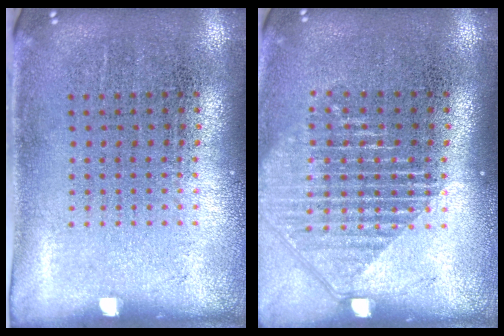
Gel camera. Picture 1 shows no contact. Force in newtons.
{"total": 1.5, "press": 1.4, "slide": 0.6}